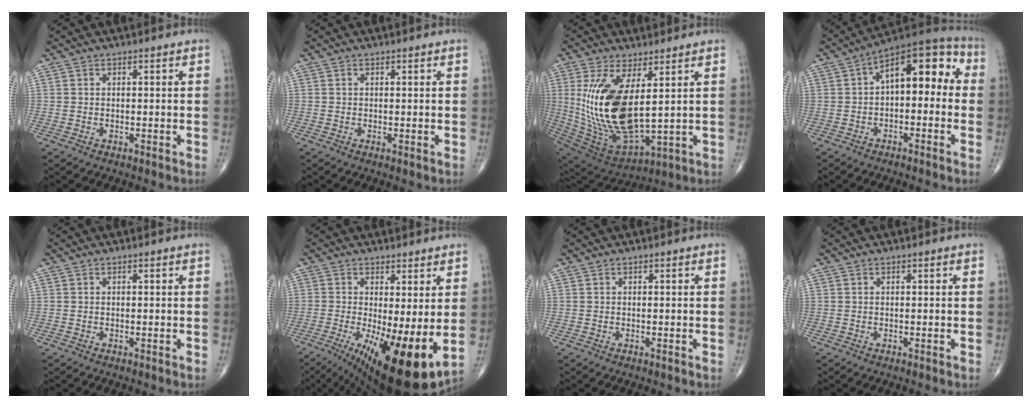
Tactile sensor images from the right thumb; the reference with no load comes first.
{"total": 0.0}
{"total": 20.2, "force": [3.4, 8.8, 17.8], "torque": [-0.369, -0.033, 0.088]}
{"total": 13.4, "force": [0.9, 7.2, 11.2], "torque": [-0.126, 0.048, -0.003]}
{"total": 0.0}
{"total": 15.3, "force": [-2.5, 4.5, 14.4], "torque": [-0.219, -0.024, -0.020]}
{"total": 0.0}
{"total": 0.0}